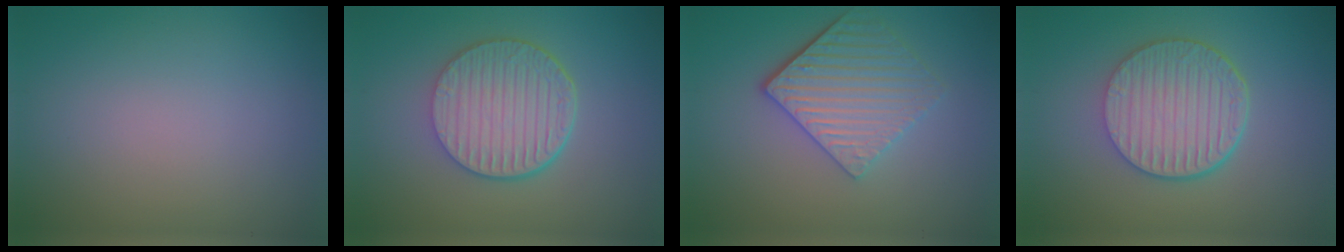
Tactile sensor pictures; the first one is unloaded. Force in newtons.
{"total": 6.6, "press": 4.8, "slide": 4.5}
{"total": 4.5, "press": 3.7, "slide": 2.5}
{"total": 6.5, "press": 4.7, "slide": 4.4}